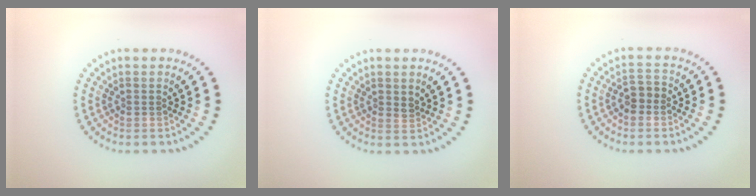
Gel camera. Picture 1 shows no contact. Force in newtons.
{"total": 1.0, "press": 0.9, "slide": 0.4}
{"total": 1.8, "press": 1.7, "slide": 0.7}